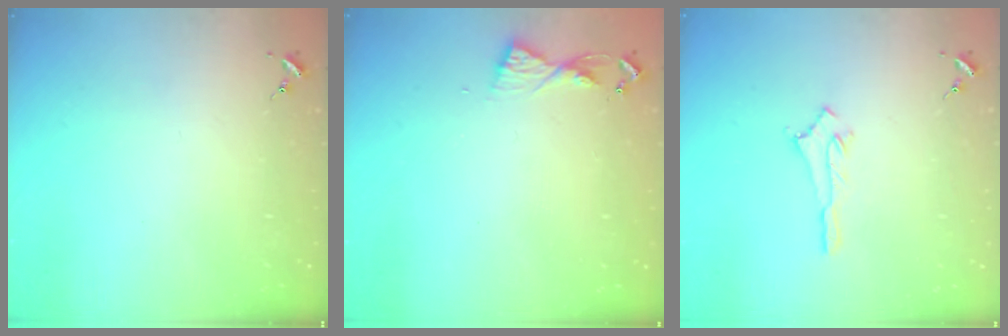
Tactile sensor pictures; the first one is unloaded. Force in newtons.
{"total": 5.5, "press": 5.4, "slide": 0.6}
{"total": 2.9, "press": 2.9, "slide": 0.2}